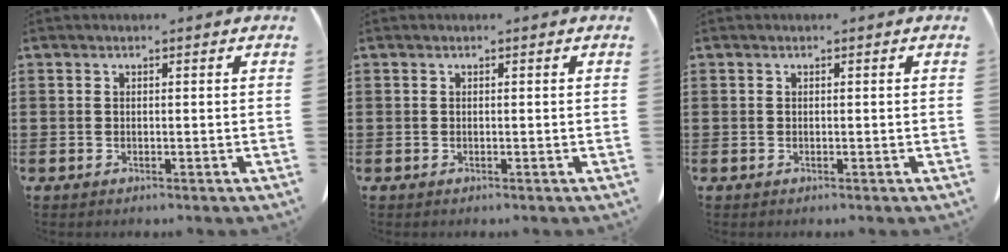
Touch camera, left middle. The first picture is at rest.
{"total": 0.0}
{"total": 0.0}